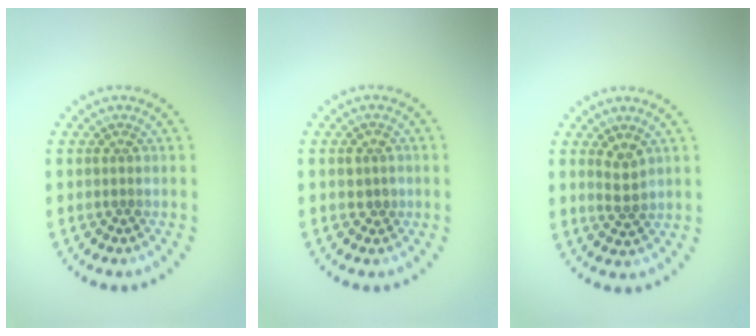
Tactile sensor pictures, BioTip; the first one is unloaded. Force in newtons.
{"total": 1.4, "press": 1.3, "slide": 0.5}
{"total": 1.8, "press": 1.7, "slide": 0.6}